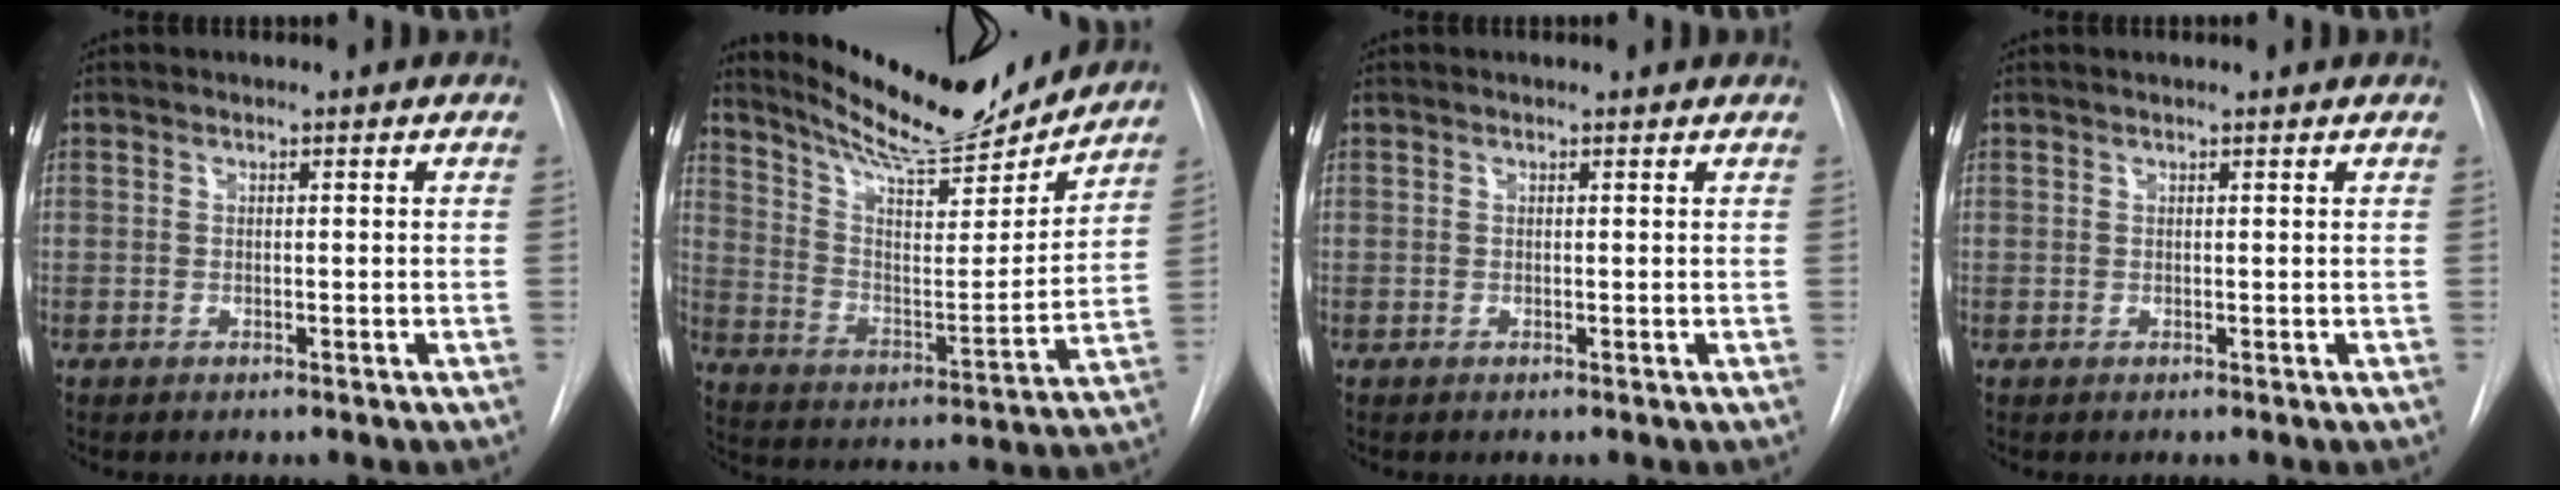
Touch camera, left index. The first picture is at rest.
{"total": 19.2, "force": [17.9, 2.2, 6.7], "torque": [-0.119, -0.032, 0.277]}
{"total": 1.5, "force": [1.5, 0.1, 0.1], "torque": [-0.011, 0.006, 0.014]}
{"total": 2.3, "force": [2.2, 0.0, 0.7], "torque": [-0.011, 0.015, 0.025]}